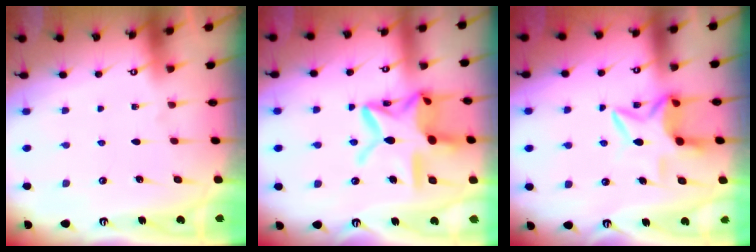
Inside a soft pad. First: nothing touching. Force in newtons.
{"total": 19.9, "press": 19.8, "slide": 1.6}
{"total": 8.6, "press": 8.5, "slide": 0.8}